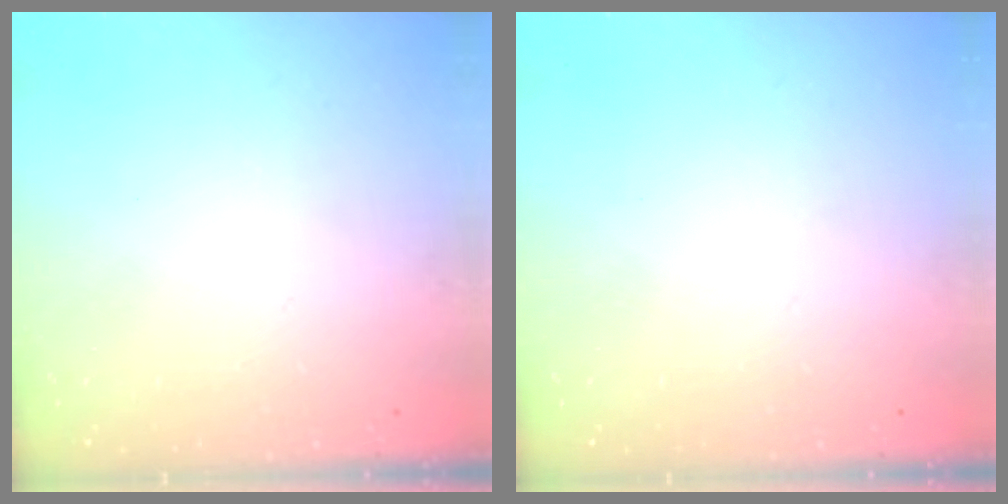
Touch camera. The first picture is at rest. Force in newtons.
{"total": 0.0}